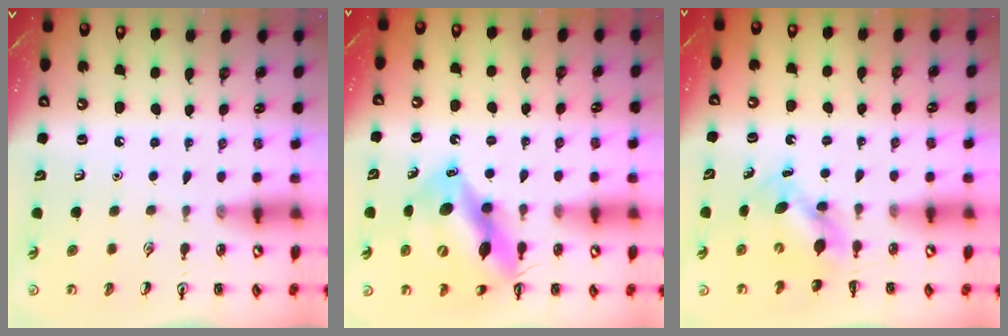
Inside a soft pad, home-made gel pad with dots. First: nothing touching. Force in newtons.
{"total": 14.2, "press": 13.4, "slide": 4.6}
{"total": 5.6, "press": 5.6, "slide": 0.6}